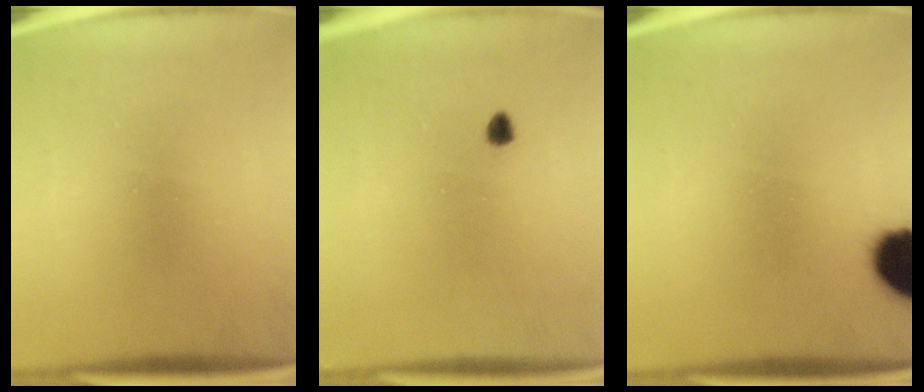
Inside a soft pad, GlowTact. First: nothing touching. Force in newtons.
{"total": 0.9}
{"total": 12.6}